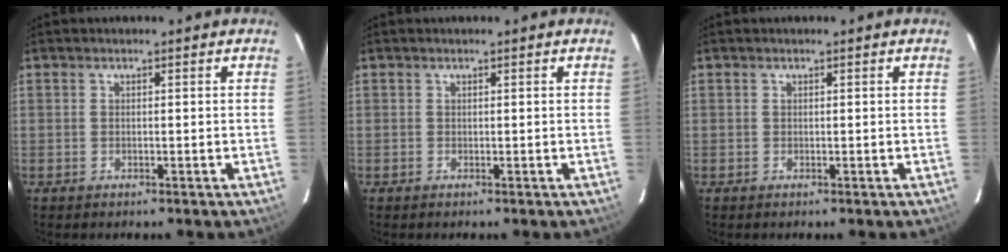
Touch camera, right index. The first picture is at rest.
{"total": 0.0}
{"total": 0.0}